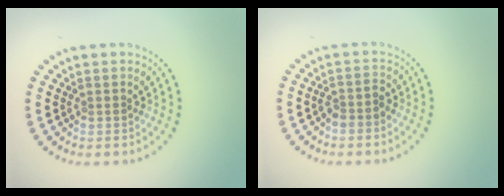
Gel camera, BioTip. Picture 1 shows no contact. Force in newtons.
{"total": 1.5, "press": 1.3, "slide": 0.8}